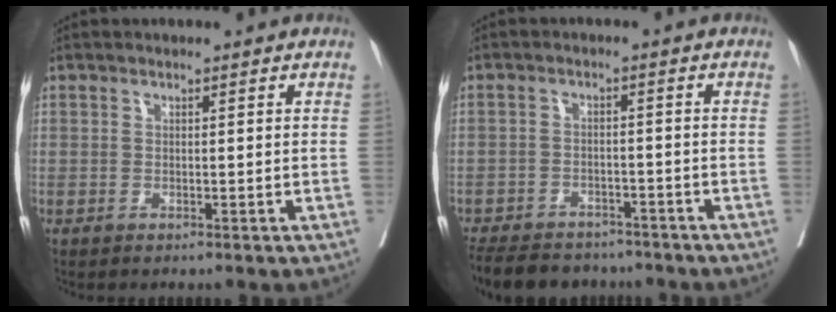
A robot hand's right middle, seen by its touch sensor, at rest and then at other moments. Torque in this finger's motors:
{"motor_torque": [0.70, -0.70, 0.17, 0.08]}